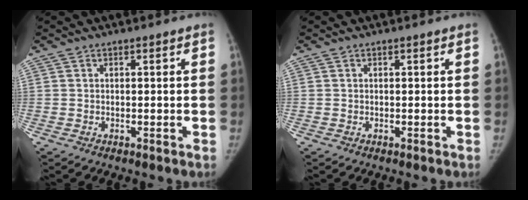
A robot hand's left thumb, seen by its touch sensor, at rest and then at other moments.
{"total": 0.0}